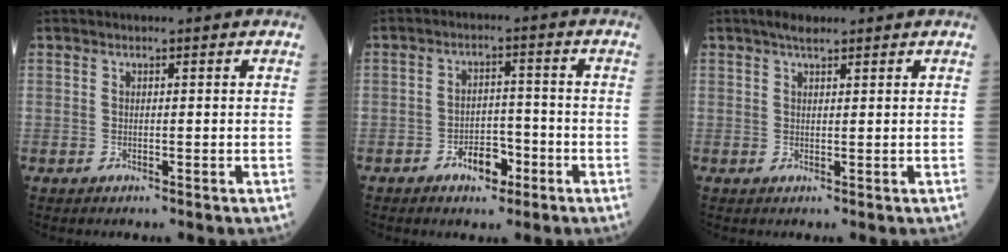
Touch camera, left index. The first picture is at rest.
{"total": 4.8, "force": [-2.8, 2.5, 3.0], "torque": [-0.048, 0.011, -0.046]}
{"total": 2.0, "force": [1.5, 0.5, 1.2], "torque": [-0.023, 0.010, 0.025]}